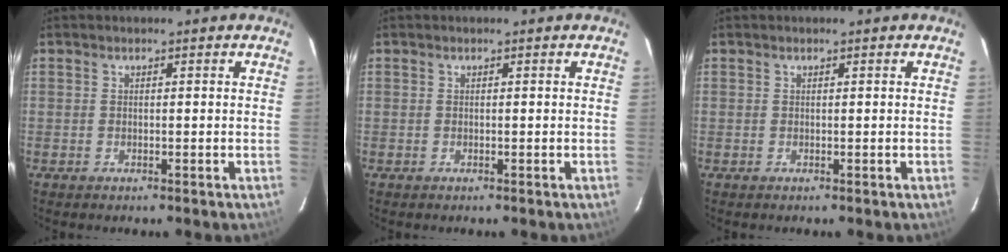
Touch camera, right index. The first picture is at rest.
{"total": 0.0}
{"total": 0.0}